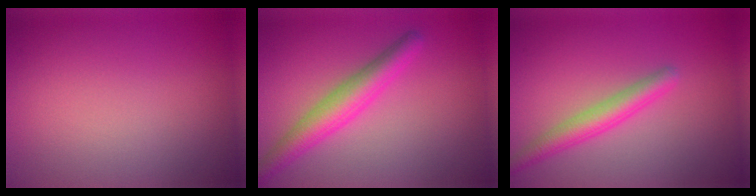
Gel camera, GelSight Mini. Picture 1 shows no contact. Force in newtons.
{"total": 3.8, "press": 3.8, "slide": 0.1}
{"total": 3.0, "press": 3.0, "slide": 0.0}